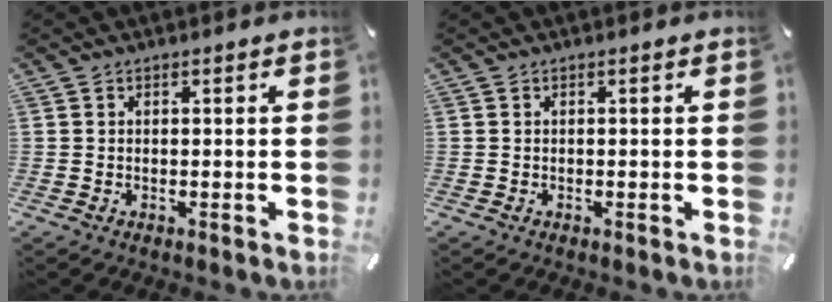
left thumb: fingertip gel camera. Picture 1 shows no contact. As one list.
[{"total": 0.0}]